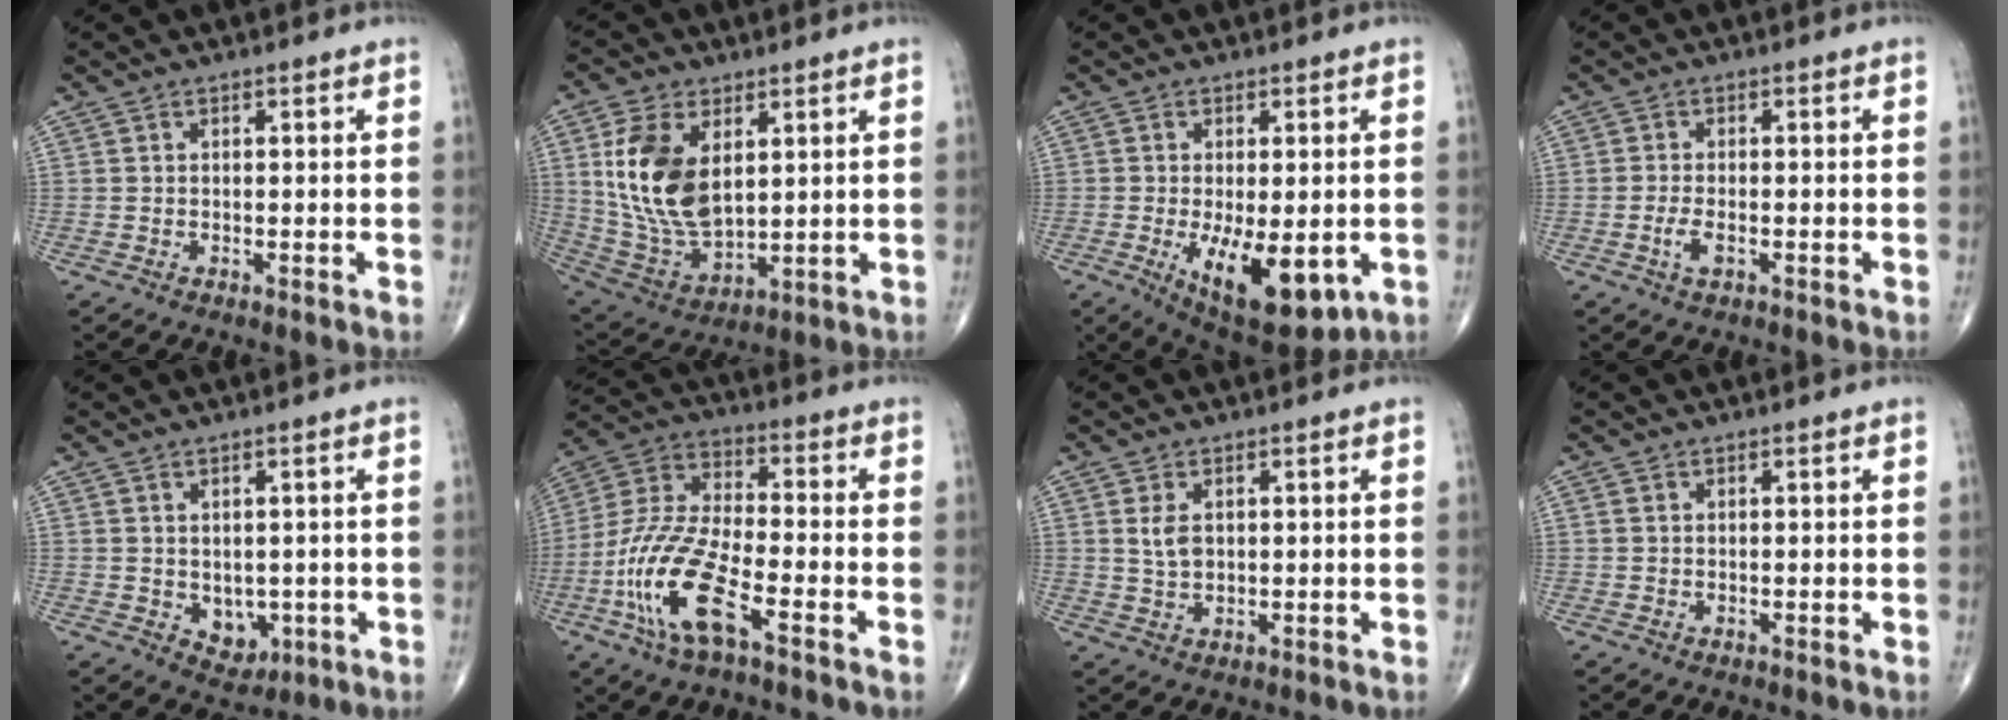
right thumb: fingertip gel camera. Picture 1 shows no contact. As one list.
[{"total": 16.4, "force": [4.0, 9.5, 12.7], "torque": [-0.237, -0.022, 0.091]}, {"total": 13.9, "force": [-3.7, 6.1, 12.0], "torque": [-0.177, -0.021, -0.036]}, {"total": 3.0, "force": [-1.0, 1.3, 2.4], "torque": [-0.053, 0.003, -0.019]}, {"total": 5.0, "force": [-0.6, 3.9, 3.1], "torque": [-0.020, -0.007, 0.006]}, {"total": 16.0, "force": [-6.7, 5.4, 13.5], "torque": [-0.297, 0.026, -0.130]}, {"total": 3.8, "force": [1.0, 2.4, 2.8], "torque": [-0.048, -0.005, 0.023]}, {"total": 0.7, "force": [0.2, 0.6, 0.3], "torque": [-0.003, 0.001, 0.003]}]